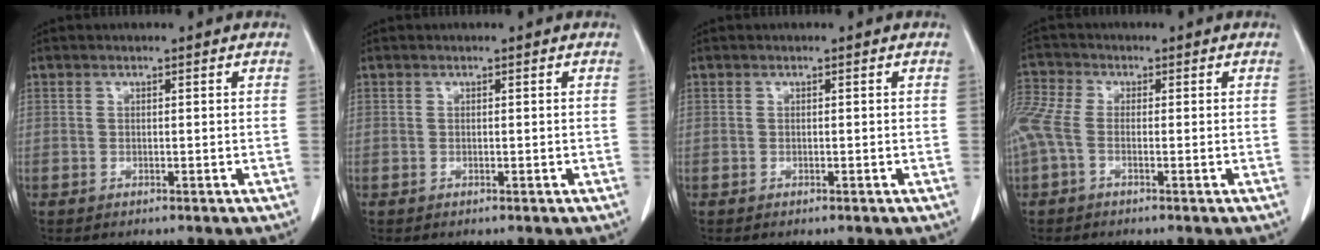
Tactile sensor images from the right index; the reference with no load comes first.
{"total": 0.0}
{"total": 0.0}
{"total": 7.8, "force": [-1.3, 4.1, 6.5], "torque": [-0.191, 0.026, -0.027]}